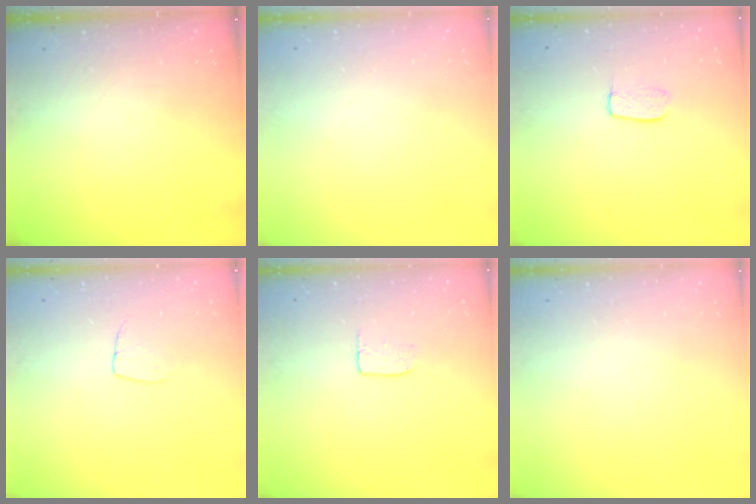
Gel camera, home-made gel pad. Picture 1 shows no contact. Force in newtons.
{"total": 0.0}
{"total": 5.6, "press": 5.6, "slide": 0.2}
{"total": 5.2, "press": 5.2, "slide": 0.4}
{"total": 3.4, "press": 3.4, "slide": 0.3}
{"total": 0.0}